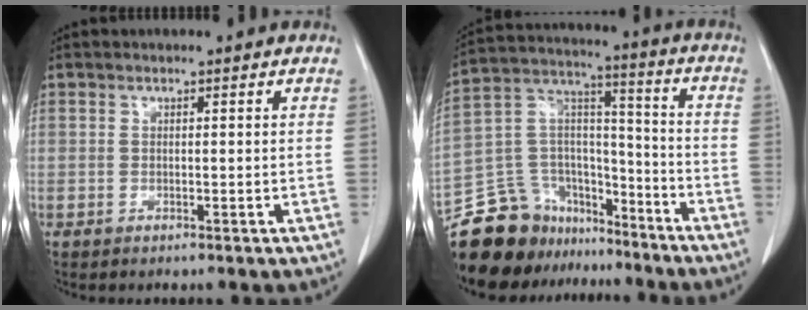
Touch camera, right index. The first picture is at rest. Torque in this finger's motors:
{"motor_torque": [-0.36, -0.23, -0.88, -0.21]}